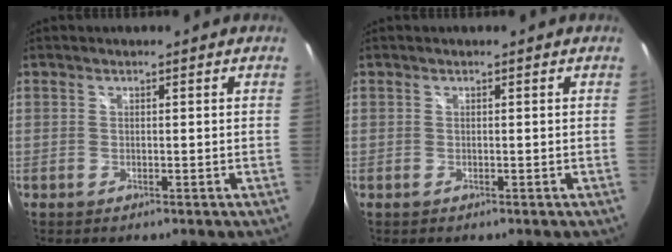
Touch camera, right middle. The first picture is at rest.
{"total": 0.0}